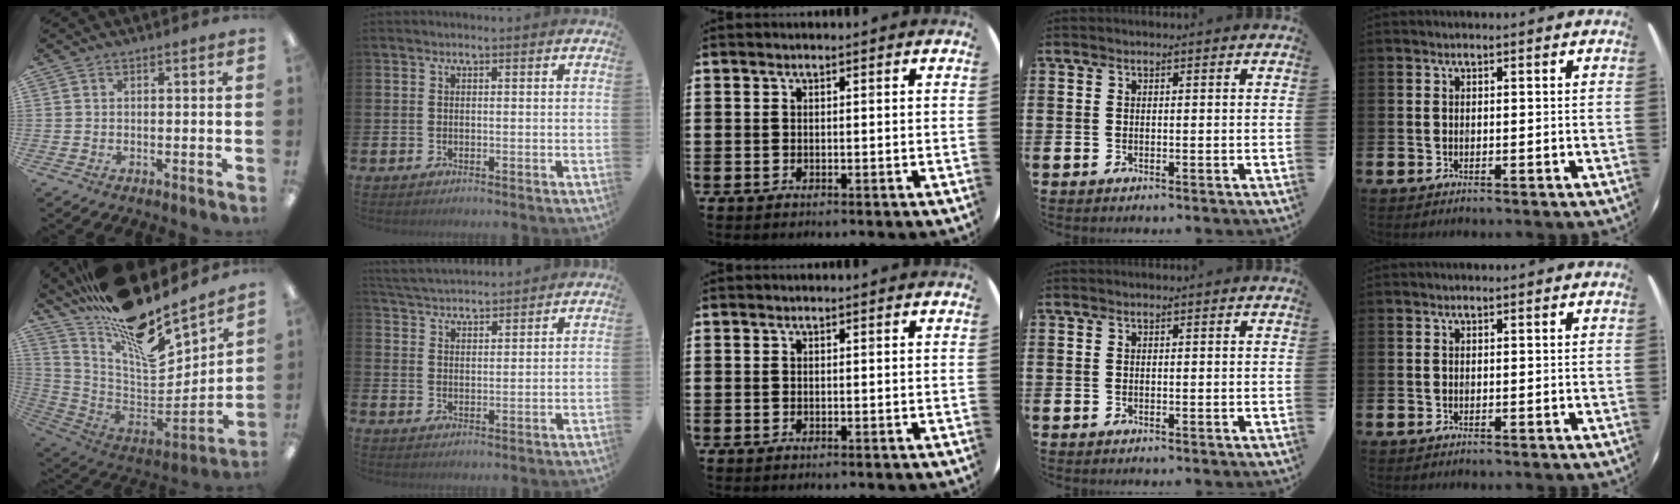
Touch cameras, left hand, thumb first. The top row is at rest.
{"thumb": {"total": 19.8, "force": [15.1, 6.7, 10.9], "torque": [-0.175, -0.126, 0.254]}, "index": {"total": 4.2, "force": [4.2, 0.5, 0.0], "torque": [-0.014, -0.022, 0.075]}}